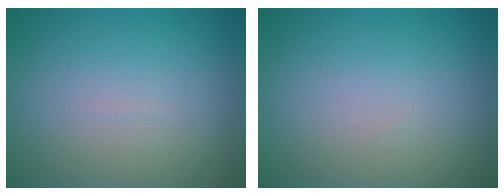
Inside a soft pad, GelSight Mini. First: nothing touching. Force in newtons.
{"total": 0.0}